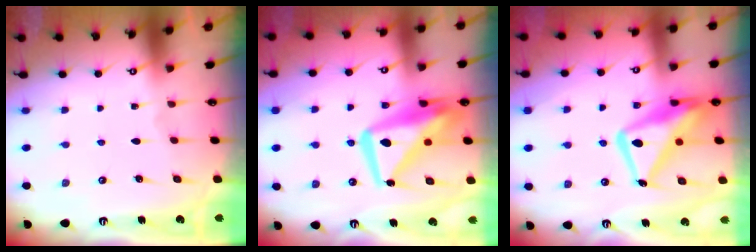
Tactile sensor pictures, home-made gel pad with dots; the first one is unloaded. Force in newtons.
{"total": 15.5, "press": 15.4, "slide": 1.7}
{"total": 17.2, "press": 17.1, "slide": 1.6}